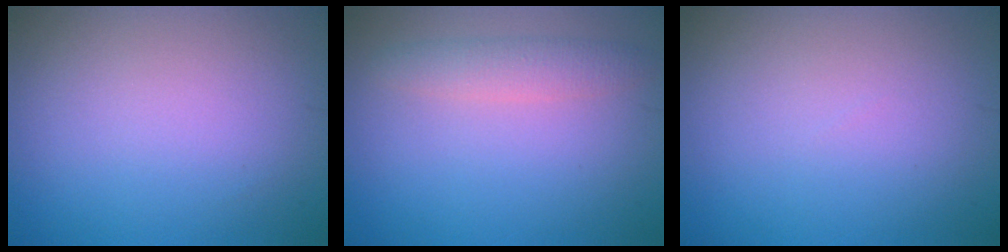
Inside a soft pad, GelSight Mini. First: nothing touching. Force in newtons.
{"total": 2.1, "press": 2.1, "slide": 0.0}
{"total": 0.0}